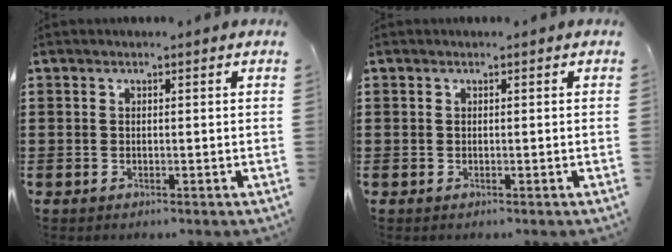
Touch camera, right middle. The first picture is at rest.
{"total": 0.0}